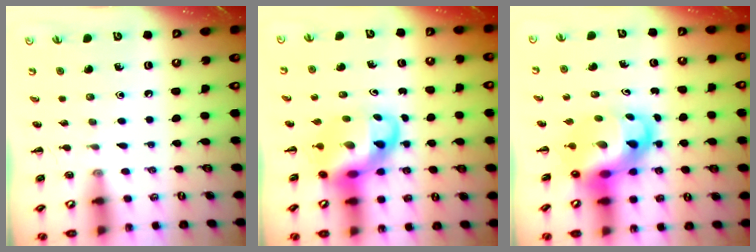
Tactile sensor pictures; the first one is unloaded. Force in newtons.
{"total": 8.8, "press": 8.5, "slide": 2.3}
{"total": 8.2, "press": 7.8, "slide": 2.4}